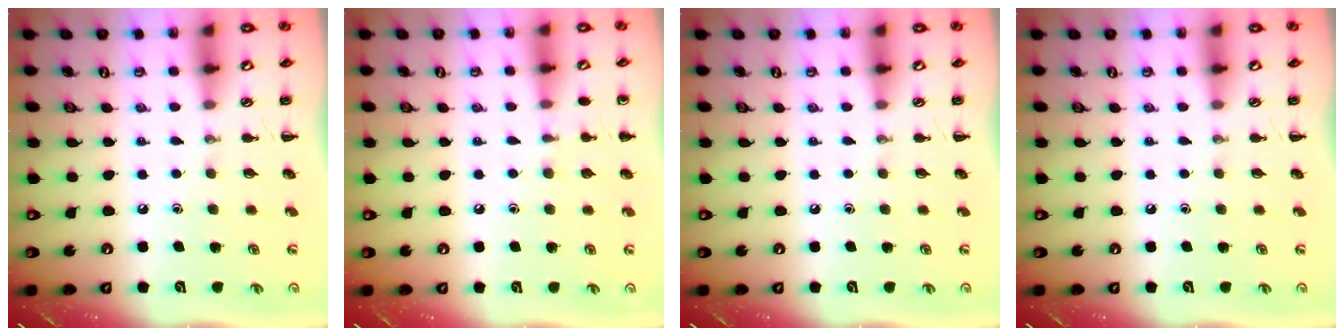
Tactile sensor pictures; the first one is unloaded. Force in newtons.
{"total": 5.0, "press": 4.7, "slide": 1.5}
{"total": 0.0}
{"total": 0.0}